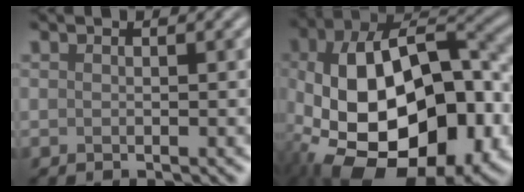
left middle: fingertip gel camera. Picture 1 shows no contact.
{"total": 17.1, "force": [-4.1, 10.1, 13.1], "torque": [-0.224, -0.017, -0.058]}